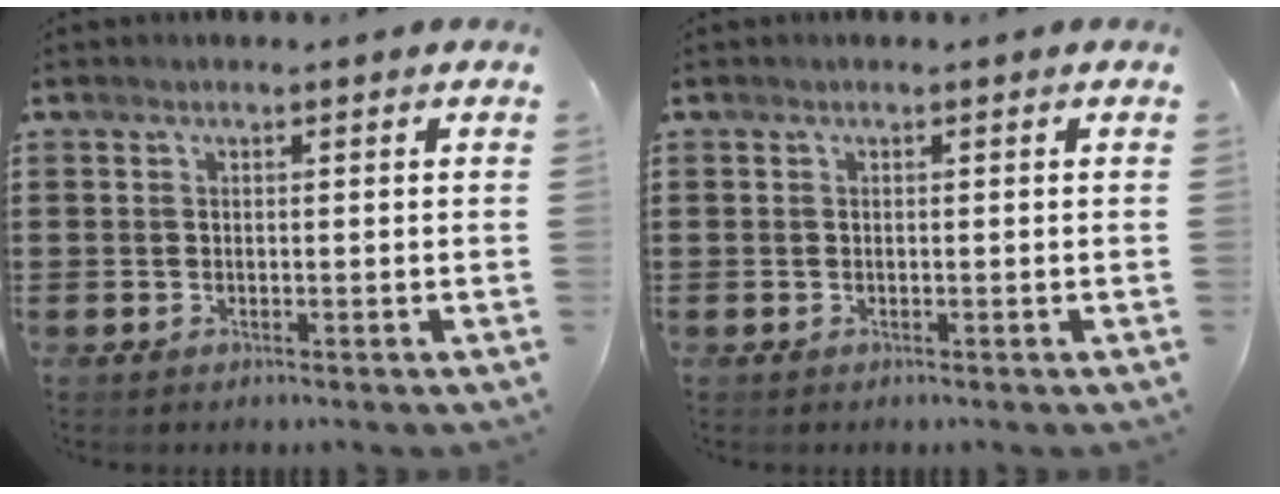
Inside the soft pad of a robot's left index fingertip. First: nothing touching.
{"total": 0.0}